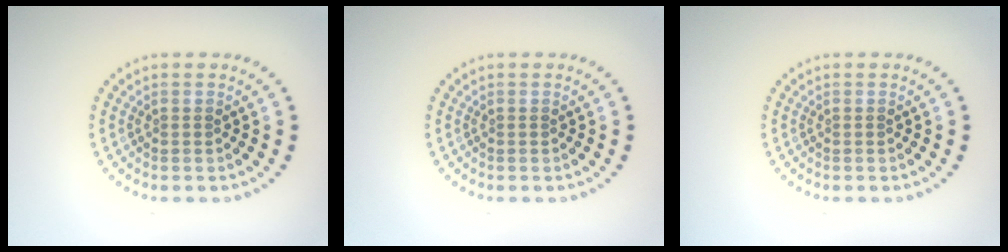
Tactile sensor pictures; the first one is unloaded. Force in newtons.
{"total": 0.0}
{"total": 0.0}